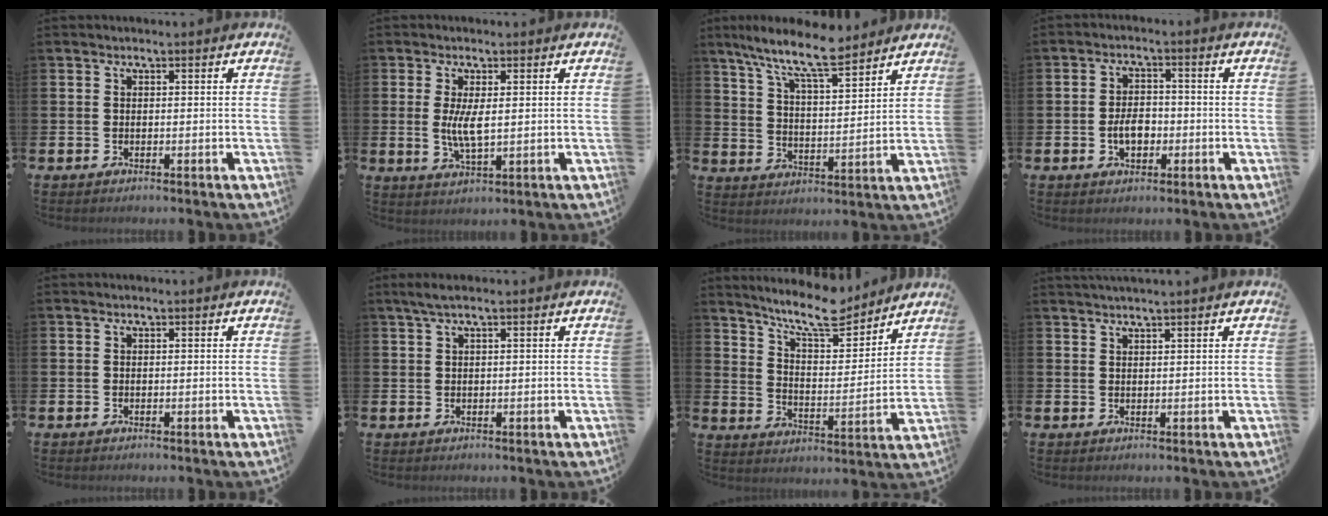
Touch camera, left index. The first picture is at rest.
{"total": 4.4, "force": [0.6, 1.5, 4.1], "torque": [-0.073, 0.001, 0.009]}
{"total": 9.5, "force": [8.4, 1.2, 4.2], "torque": [-0.101, -0.044, 0.146]}
{"total": 3.7, "force": [-1.1, 2.4, 2.6], "torque": [-0.026, -0.004, -0.027]}
{"total": 0.0}
{"total": 1.8, "force": [1.0, 0.1, 1.5], "torque": [-0.030, 0.003, 0.017]}
{"total": 9.7, "force": [8.9, 1.9, 3.4], "torque": [-0.074, -0.058, 0.155]}
{"total": 1.3, "force": [1.3, -0.3, 0.2], "torque": [-0.003, -0.002, 0.024]}